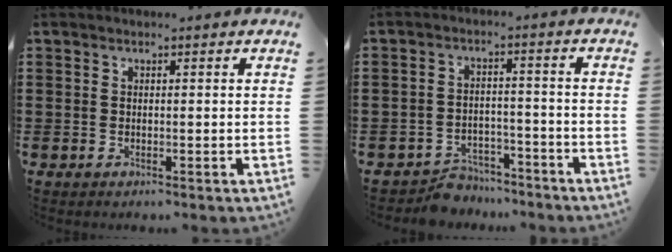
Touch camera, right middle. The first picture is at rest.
{"total": 4.7, "force": [-4.5, 1.2, 0.0], "torque": [-0.005, 0.006, -0.094]}